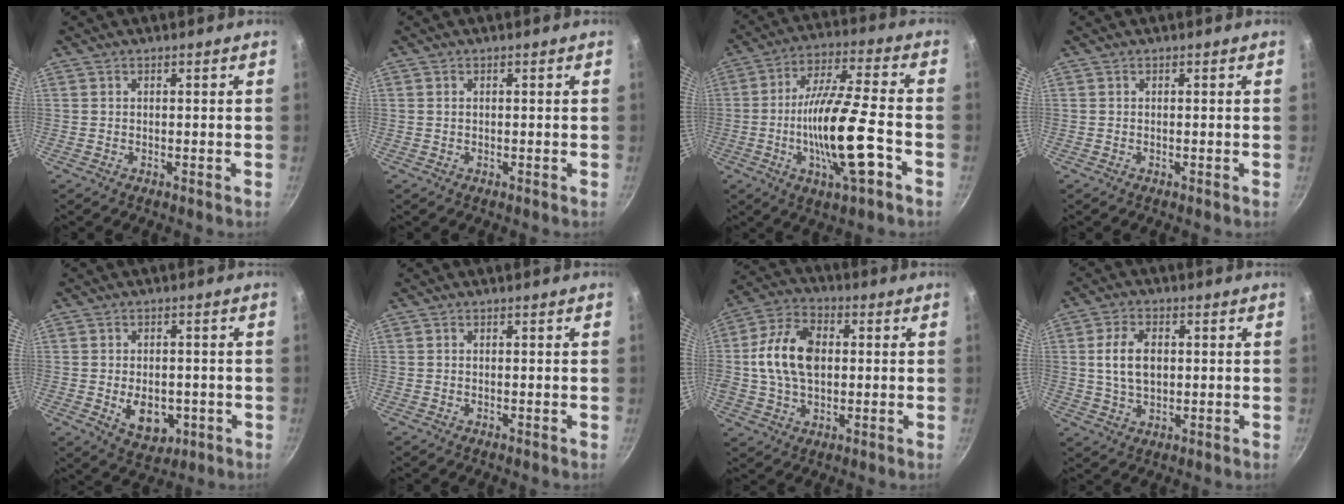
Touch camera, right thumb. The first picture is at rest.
{"total": 0.0}
{"total": 16.8, "force": [-5.1, 3.7, 15.6], "torque": [-0.279, 0.020, -0.097]}
{"total": 0.0}
{"total": 8.1, "force": [-1.9, 5.5, 5.6], "torque": [-0.057, -0.002, -0.015]}
{"total": 0.0}
{"total": 13.8, "force": [1.0, 9.2, 10.2], "torque": [-0.176, 0.016, 0.005]}
{"total": 8.0, "force": [0.9, 5.0, 6.2], "torque": [-0.103, 0.006, 0.017]}